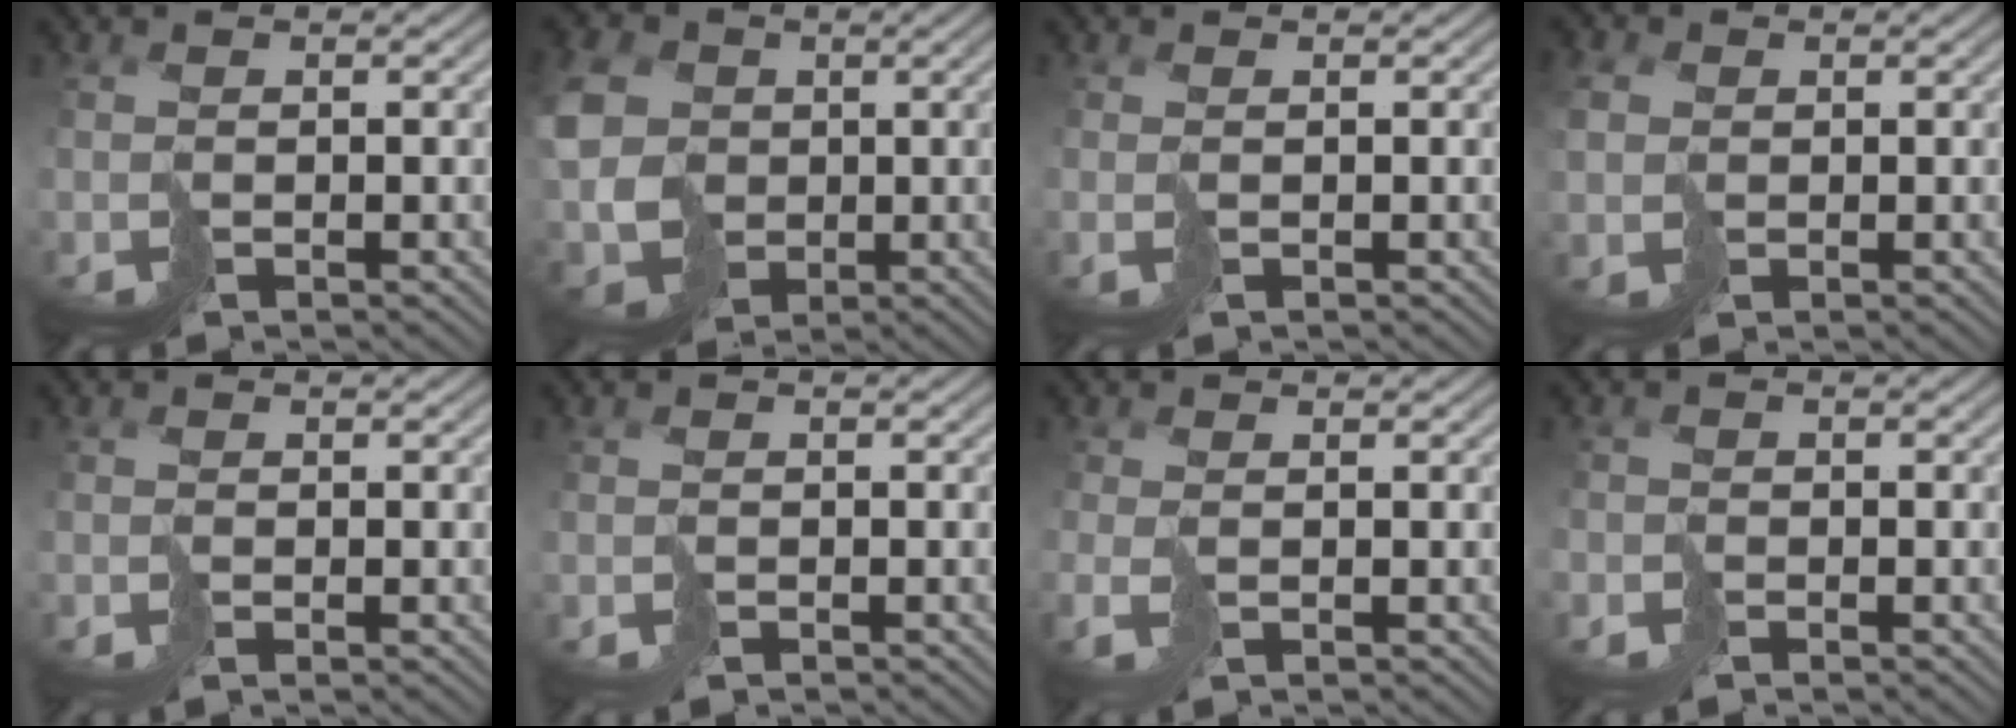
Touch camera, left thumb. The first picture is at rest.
{"total": 9.3, "force": [1.4, 8.0, 4.5], "torque": [-0.134, 0.001, 0.026]}
{"total": 0.8, "force": [-0.1, 0.2, 0.8], "torque": [-0.018, 0.000, -0.002]}
{"total": 3.2, "force": [0.7, 2.9, 1.2], "torque": [-0.054, -0.001, 0.019]}
{"total": 0.6, "force": [-0.4, 0.2, 0.4], "torque": [-0.010, -0.001, -0.009]}
{"total": 0.6, "force": [-0.5, 0.2, 0.1], "torque": [-0.005, -0.001, -0.012]}
{"total": 1.8, "force": [-0.8, 0.7, 1.4], "torque": [-0.039, -0.004, -0.019]}
{"total": 1.4, "force": [-1.2, 0.7, 0.1], "torque": [-0.005, -0.005, -0.028]}